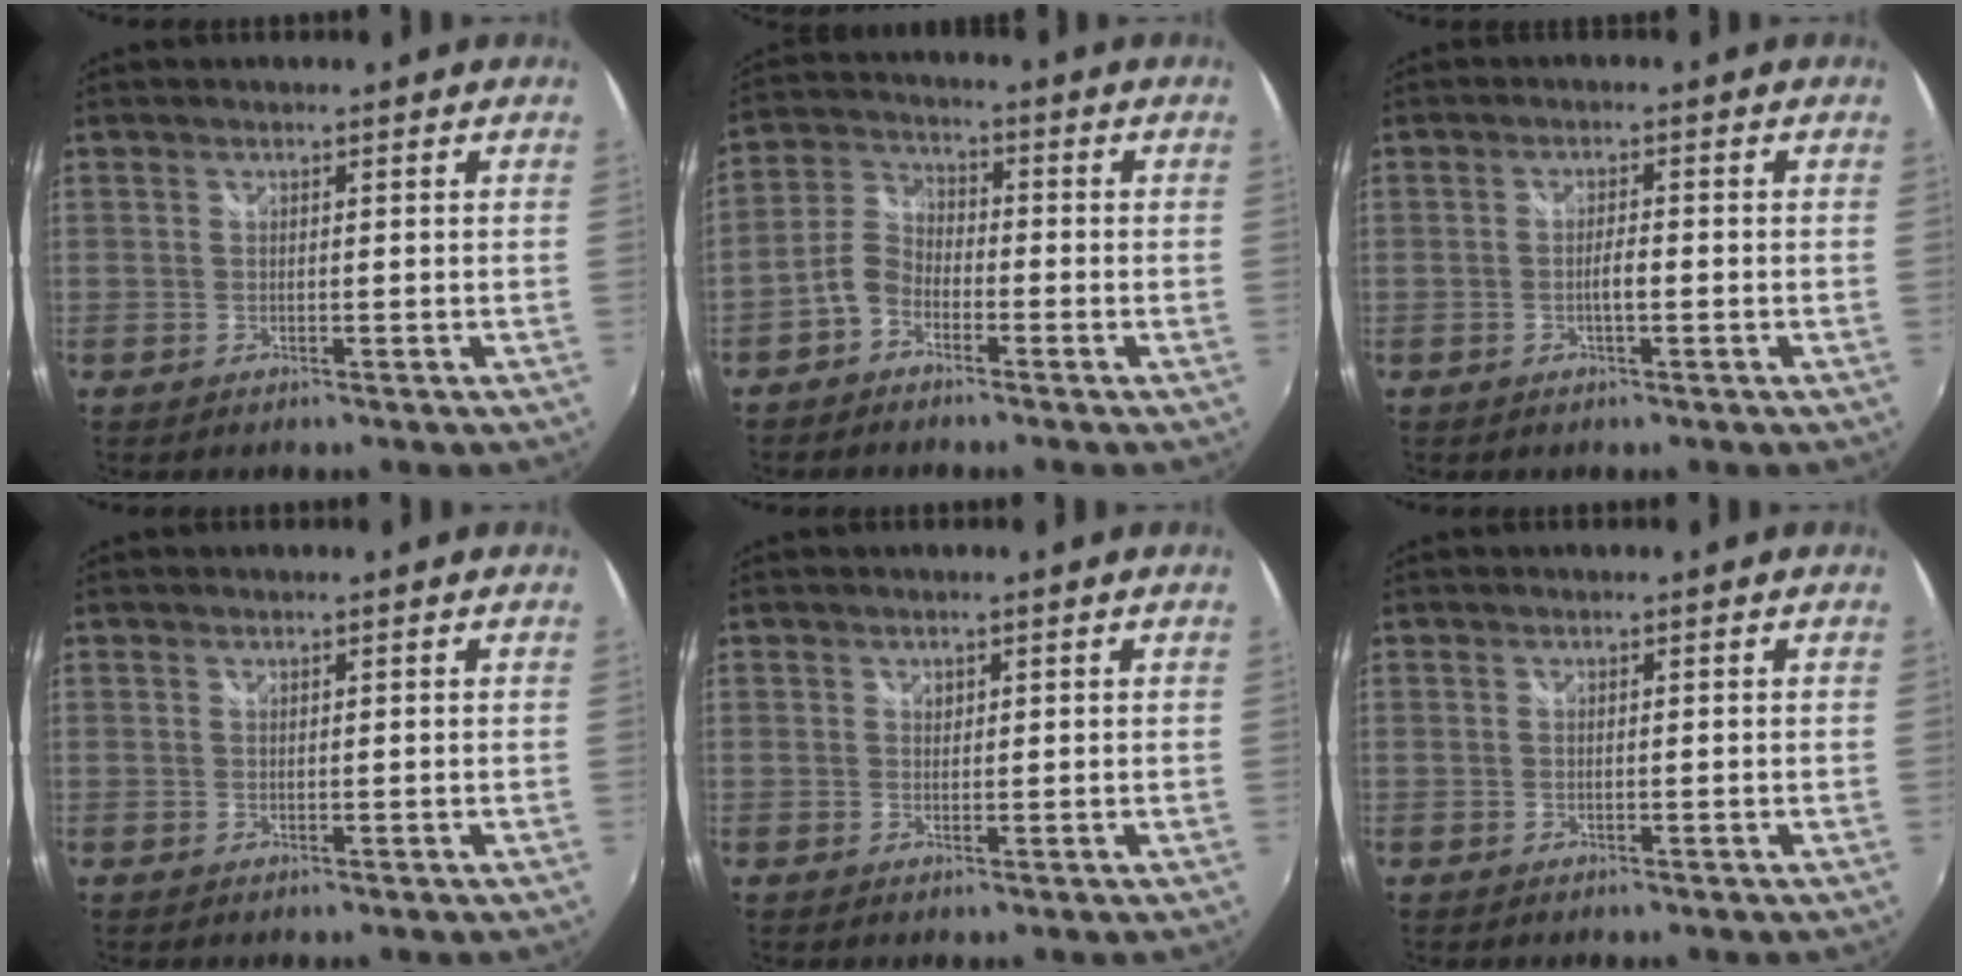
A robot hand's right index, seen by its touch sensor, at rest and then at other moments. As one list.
[{"total": 5.4, "force": [-3.2, 3.4, 2.6], "torque": [-0.058, 0.018, -0.069]}, {"total": 2.2, "force": [-0.7, 0.3, 2.1], "torque": [-0.038, 0.001, -0.014]}, {"total": 0.0}, {"total": 0.8, "force": [0.5, 0.6, 0.2], "torque": [-0.001, 0.002, 0.007]}, {"total": 0.0}]